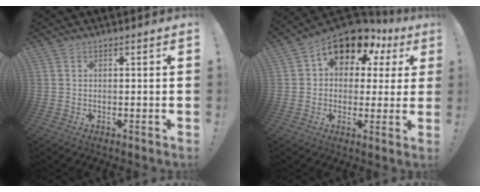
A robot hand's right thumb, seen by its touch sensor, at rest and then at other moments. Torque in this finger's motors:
{"motor_torque": [0.69, 2.73, 1.34, 0.31, 0.07]}